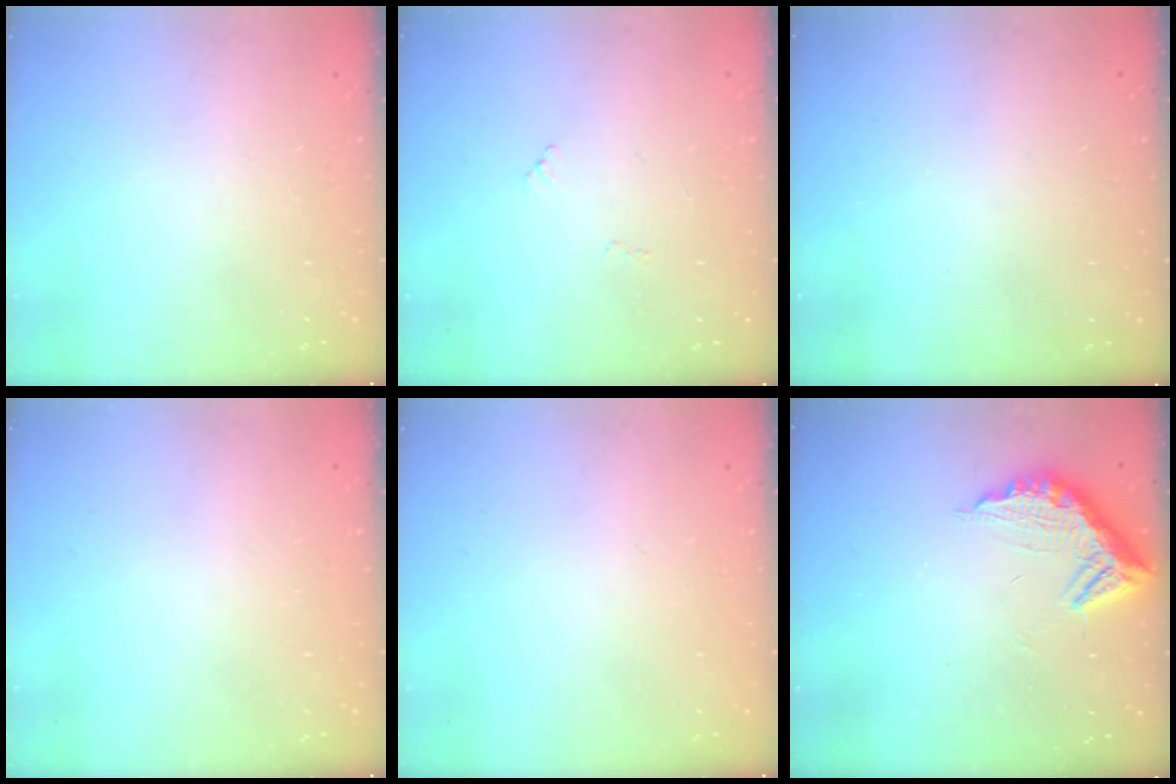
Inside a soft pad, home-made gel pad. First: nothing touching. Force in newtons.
{"total": 5.5, "press": 5.5, "slide": 0.3}
{"total": 3.3, "press": 3.0, "slide": 1.3}
{"total": 0.0}
{"total": 0.0}
{"total": 11.5, "press": 11.4, "slide": 0.8}